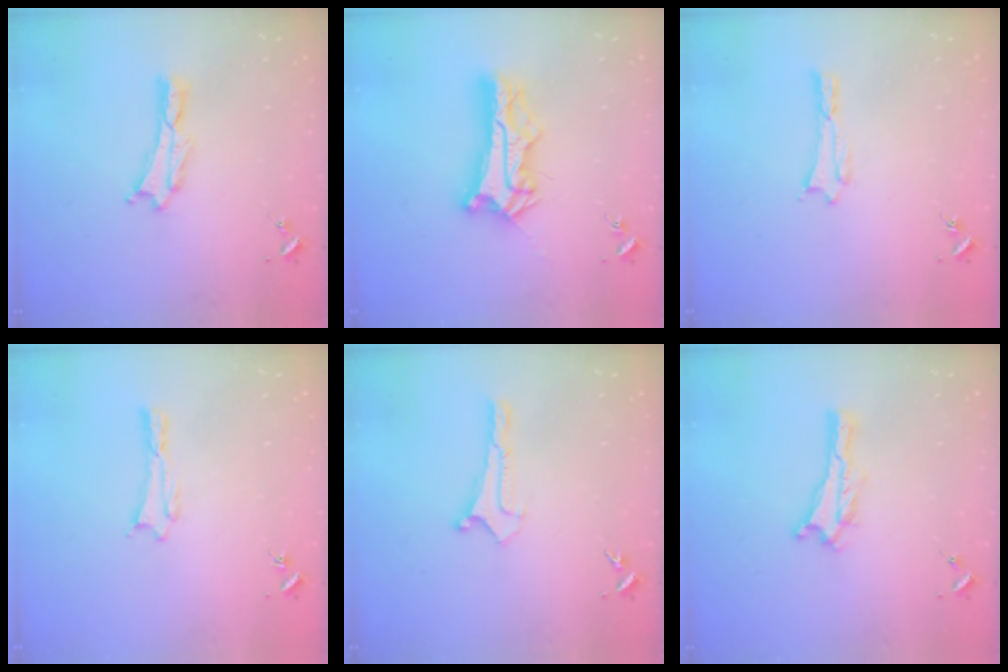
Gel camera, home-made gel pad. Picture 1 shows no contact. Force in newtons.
{"total": 10.5, "press": 10.4, "slide": 1.1}
{"total": 0.0}
{"total": 0.0}
{"total": 0.0}
{"total": 0.0}